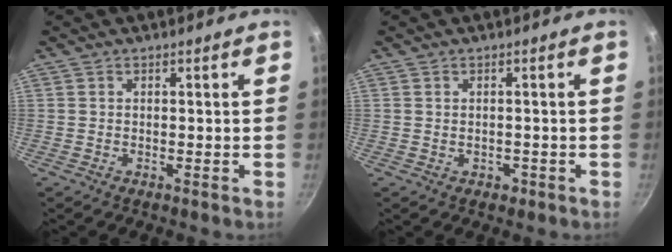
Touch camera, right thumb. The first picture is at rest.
{"total": 1.2, "force": [-0.4, 1.0, 0.6], "torque": [-0.007, 0.003, -0.001]}